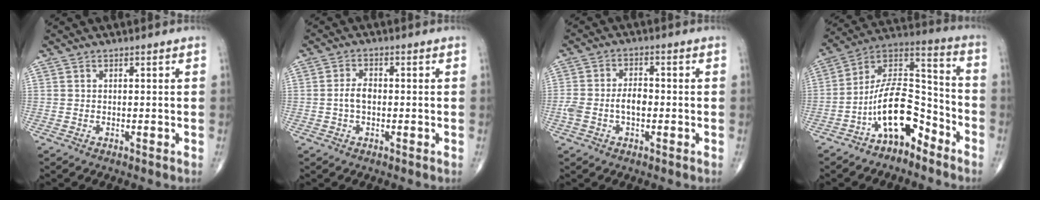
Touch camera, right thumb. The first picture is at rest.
{"total": 3.2, "force": [-0.4, 1.8, 2.5], "torque": [-0.051, 0.012, -0.012]}
{"total": 5.8, "force": [-1.1, 3.2, 4.7], "torque": [-0.103, 0.022, -0.020]}
{"total": 14.4, "force": [-7.9, 7.0, 9.8], "torque": [-0.153, 0.095, -0.148]}